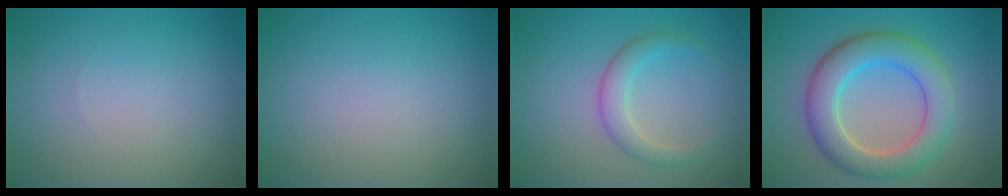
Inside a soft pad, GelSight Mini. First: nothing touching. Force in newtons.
{"total": 0.0}
{"total": 2.6, "press": 2.6, "slide": 0.1}
{"total": 6.6, "press": 6.6, "slide": 0.4}